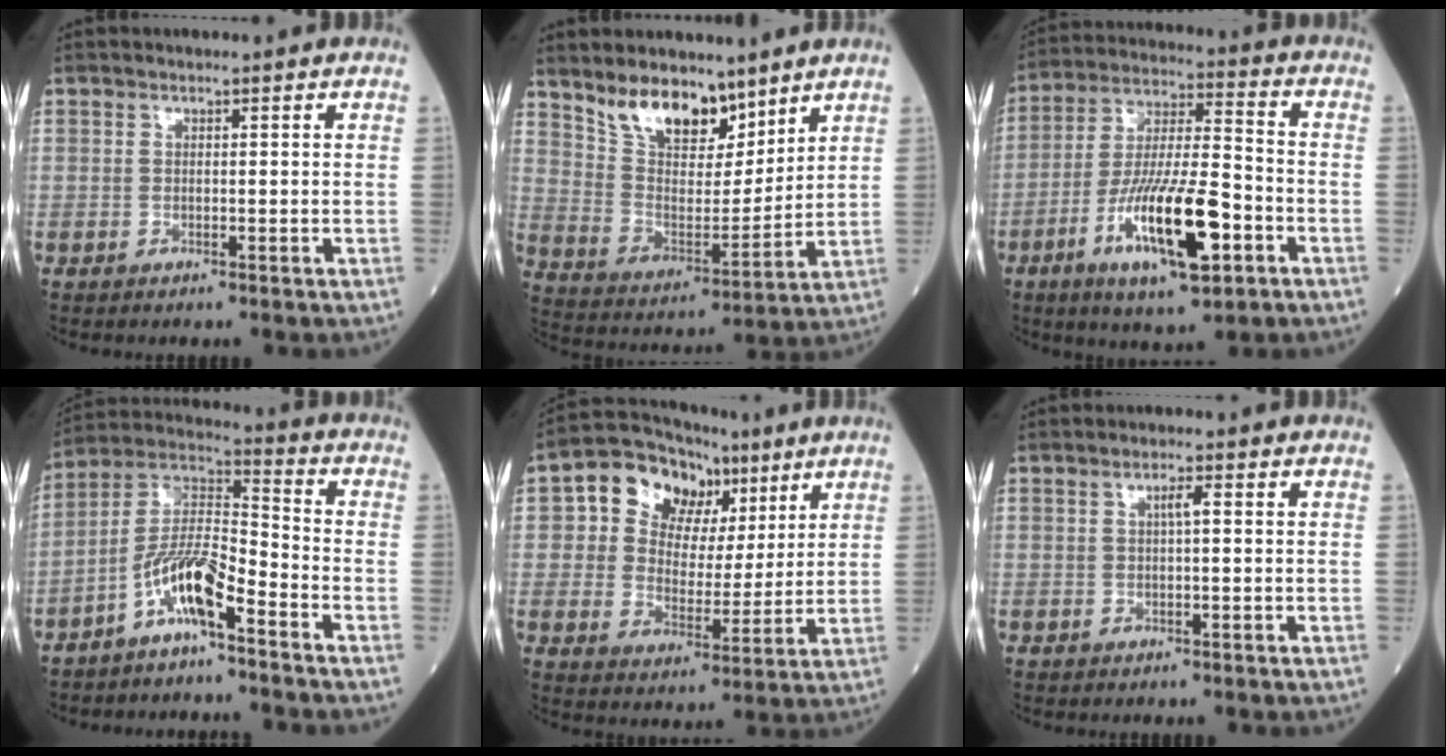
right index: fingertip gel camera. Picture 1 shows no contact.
{"total": 11.7, "force": [8.8, 4.7, 6.0], "torque": [-0.111, -0.003, 0.174]}
{"total": 16.0, "force": [-6.4, 3.2, 14.3], "torque": [-0.271, -0.012, -0.105]}
{"total": 9.7, "force": [-5.6, 1.8, 7.7], "torque": [-0.168, 0.011, -0.112]}
{"total": 11.9, "force": [5.2, 8.8, 6.0], "torque": [-0.096, 0.040, 0.092]}
{"total": 1.8, "force": [0.3, 0.1, 1.7], "torque": [-0.030, 0.004, 0.004]}